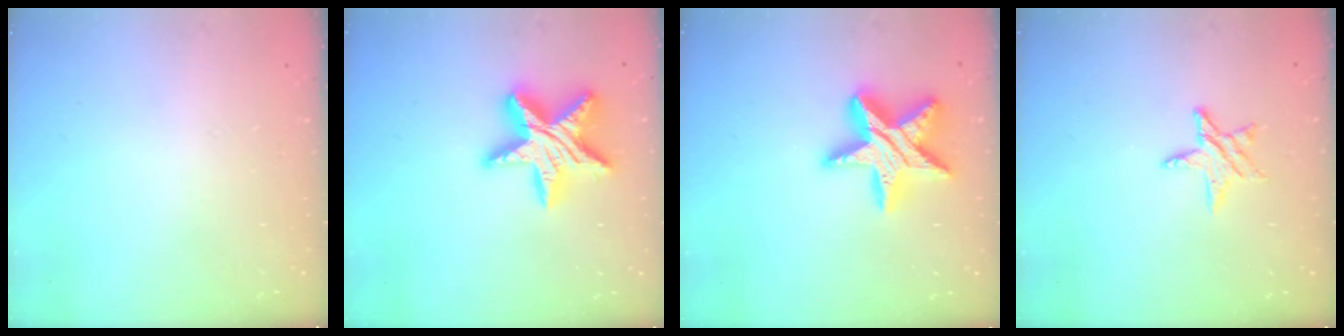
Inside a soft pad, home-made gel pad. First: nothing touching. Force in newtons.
{"total": 18.2, "press": 18.2, "slide": 1.3}
{"total": 17.3, "press": 17.3, "slide": 1.2}
{"total": 7.9, "press": 7.9, "slide": 0.6}